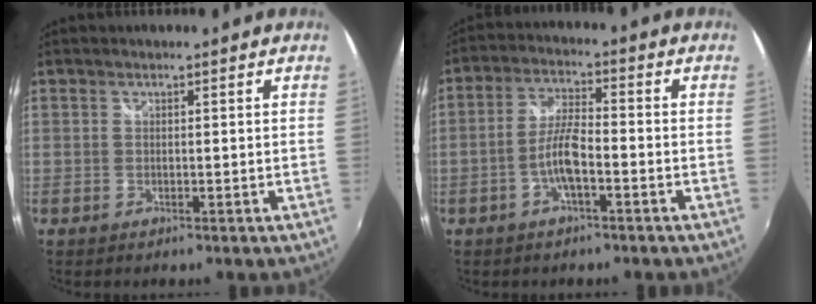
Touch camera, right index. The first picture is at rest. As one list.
[{"total": 6.2, "force": [-2.6, 1.2, 5.5], "torque": [-0.116, 0.008, -0.049]}]